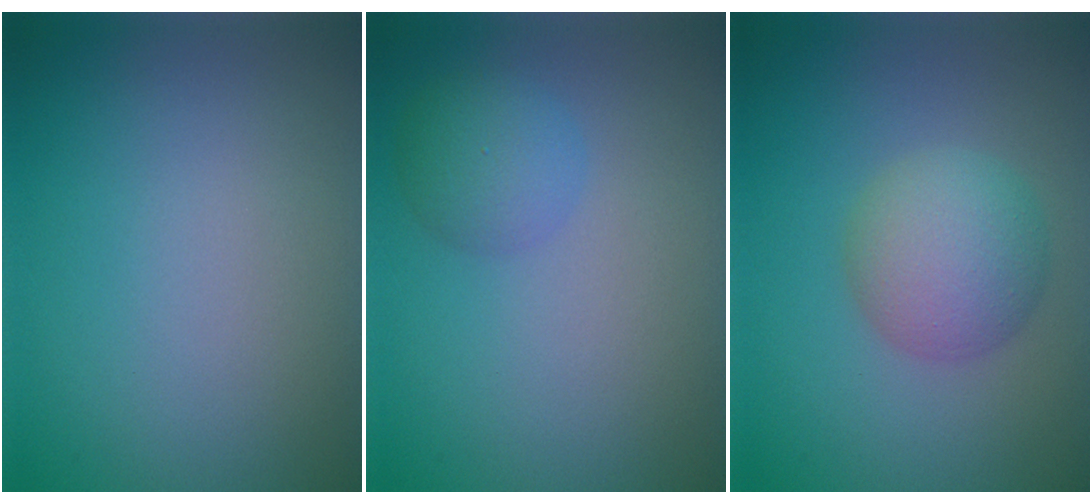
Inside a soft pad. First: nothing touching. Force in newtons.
{"total": 2.5, "press": 2.5, "slide": 0.1}
{"total": 4.4, "press": 4.4, "slide": 0.1}